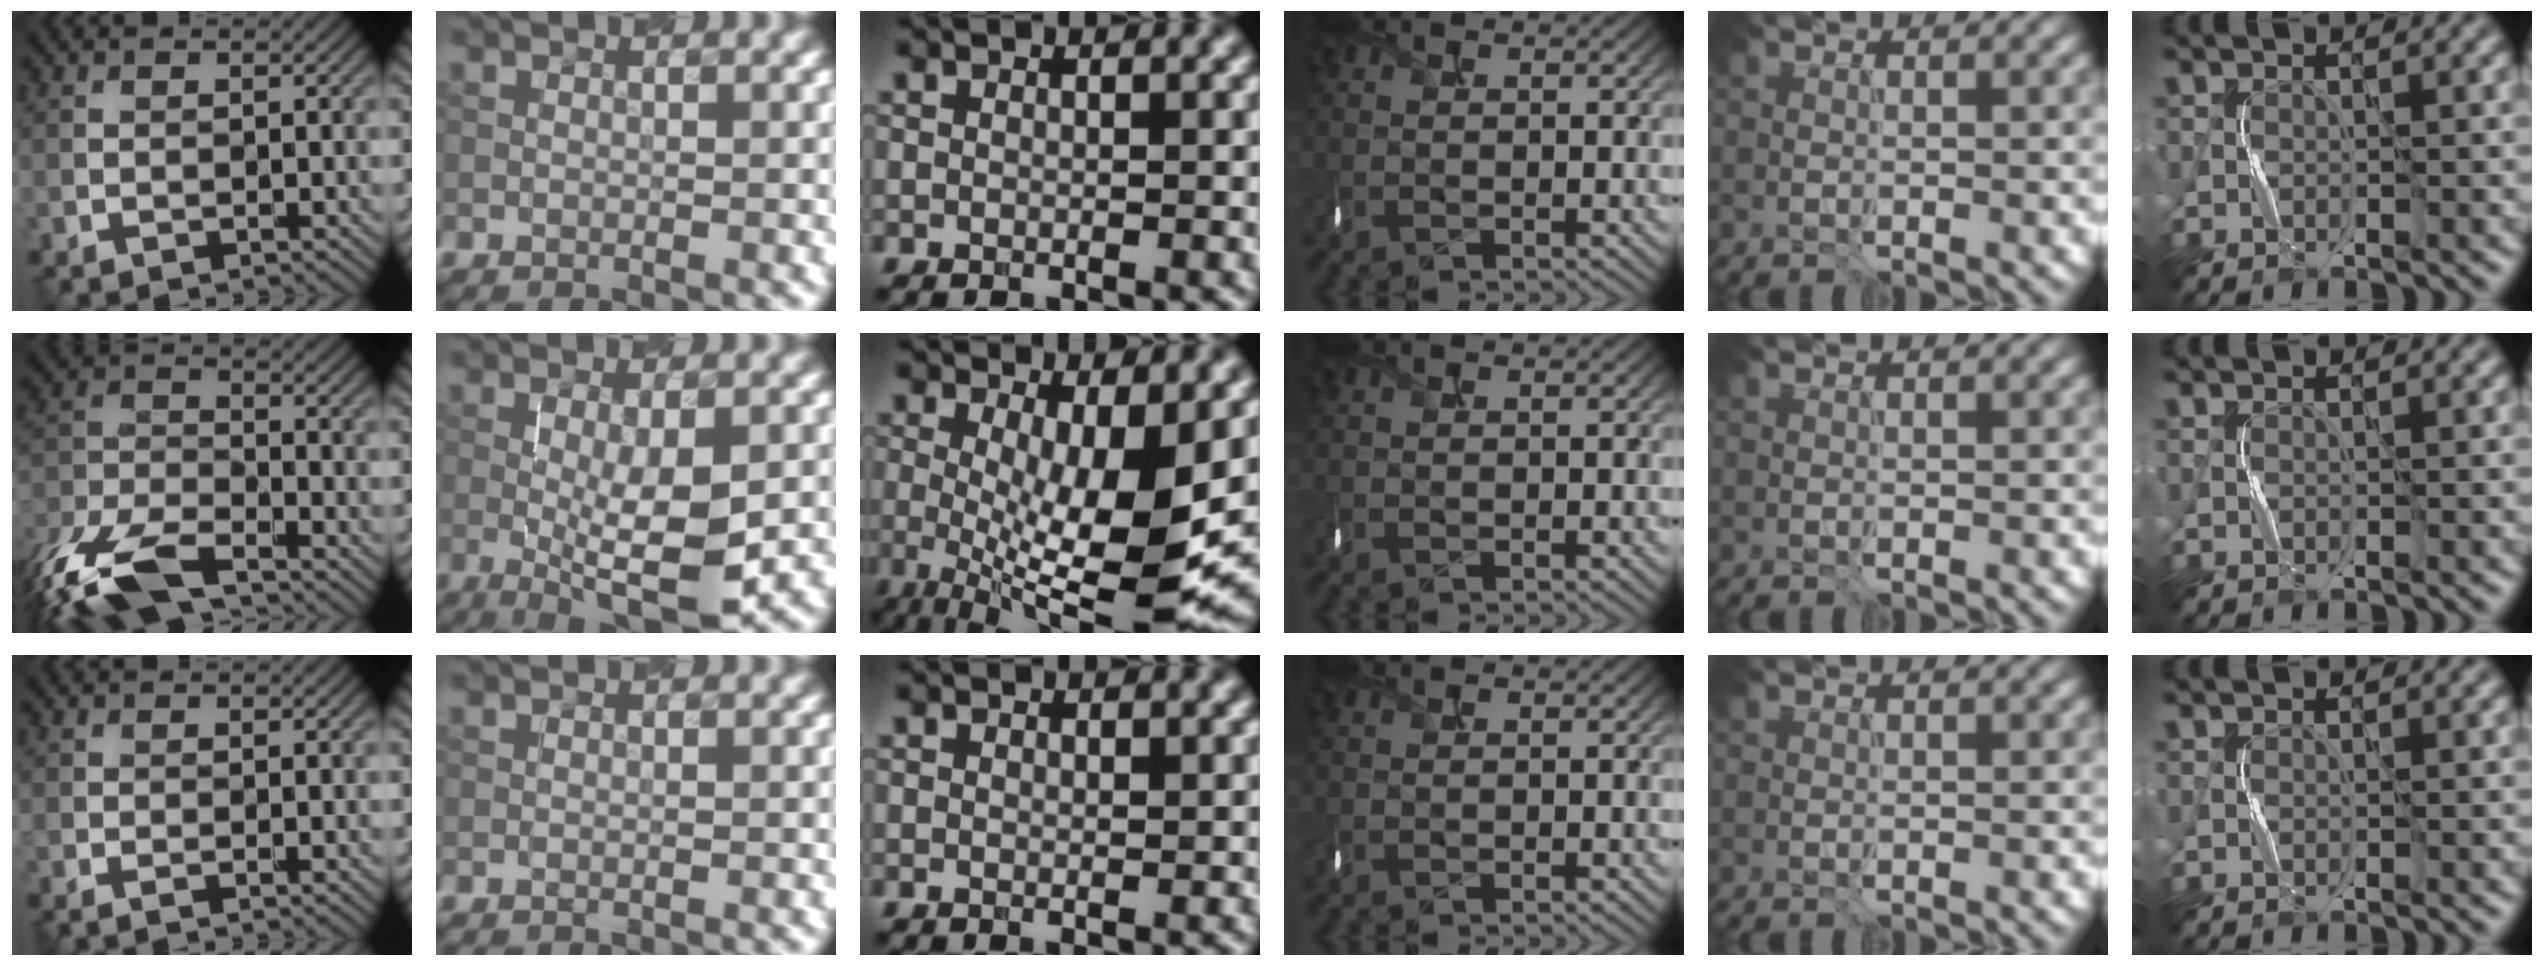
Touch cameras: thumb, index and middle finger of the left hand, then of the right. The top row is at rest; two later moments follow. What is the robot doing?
{"motion": "shake", "object": "box of matches"}